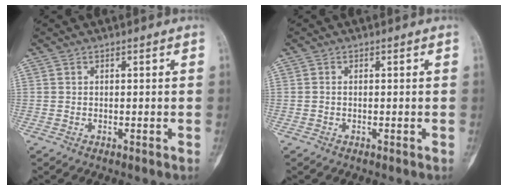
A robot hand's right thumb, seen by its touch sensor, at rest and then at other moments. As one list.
[{"total": 0.0}]